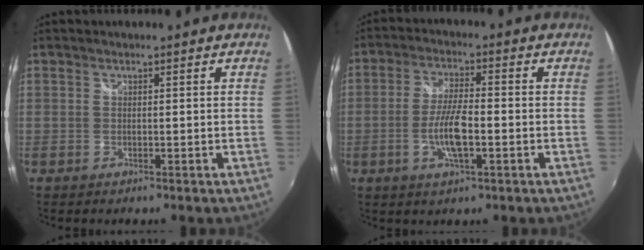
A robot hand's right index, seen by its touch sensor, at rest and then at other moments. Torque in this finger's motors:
{"motor_torque": [1.14, -0.09, 0.60, 0.07]}